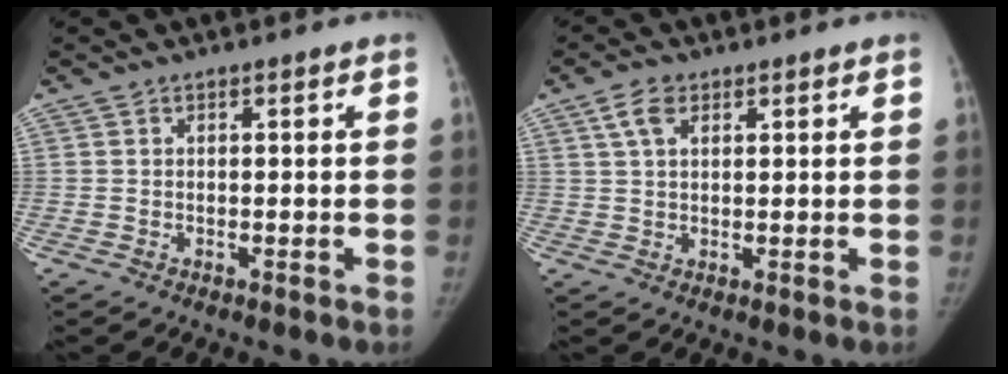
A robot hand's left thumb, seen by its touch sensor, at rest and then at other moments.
{"total": 4.0, "force": [2.0, 2.5, 2.4], "torque": [-0.036, 0.002, 0.039]}